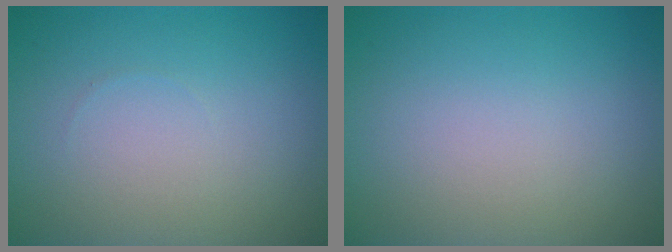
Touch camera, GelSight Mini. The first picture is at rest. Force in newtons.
{"total": 0.0}